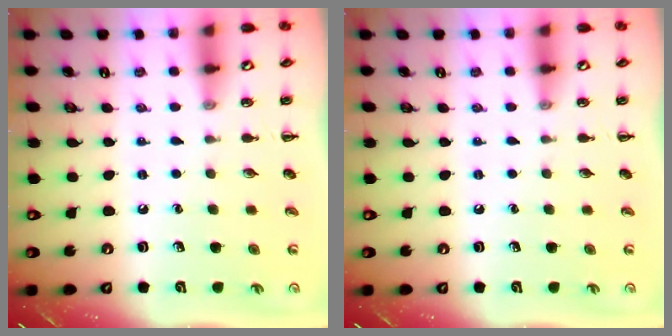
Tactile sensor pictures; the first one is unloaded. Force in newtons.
{"total": 0.0}